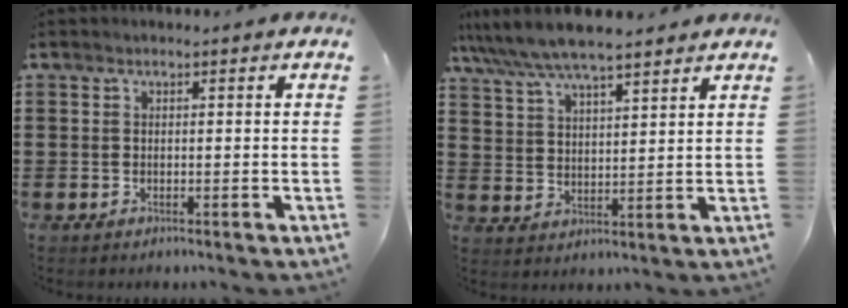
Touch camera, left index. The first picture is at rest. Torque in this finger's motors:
{"motor_torque": [1.04, -1.10, 0.95, 0.21]}